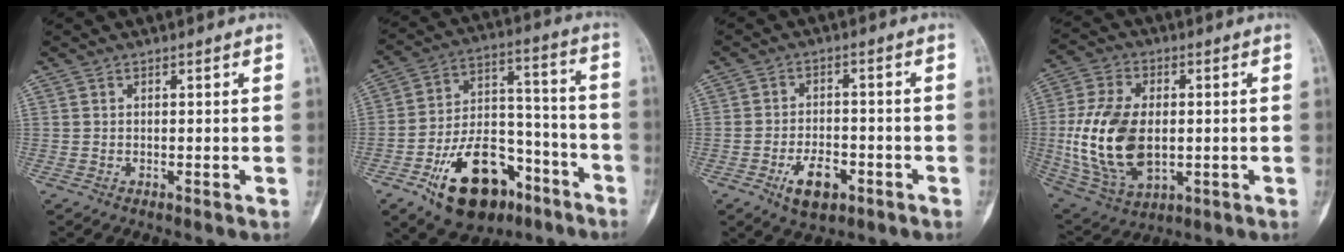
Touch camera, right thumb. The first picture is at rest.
{"total": 21.2, "force": [-11.5, 12.1, 13.0], "torque": [-0.187, 0.084, -0.181]}
{"total": 7.1, "force": [-3.5, 3.9, 4.8], "torque": [-0.066, 0.018, -0.055]}
{"total": 18.2, "force": [-0.9, 11.1, 14.3], "torque": [-0.281, -0.006, -0.003]}